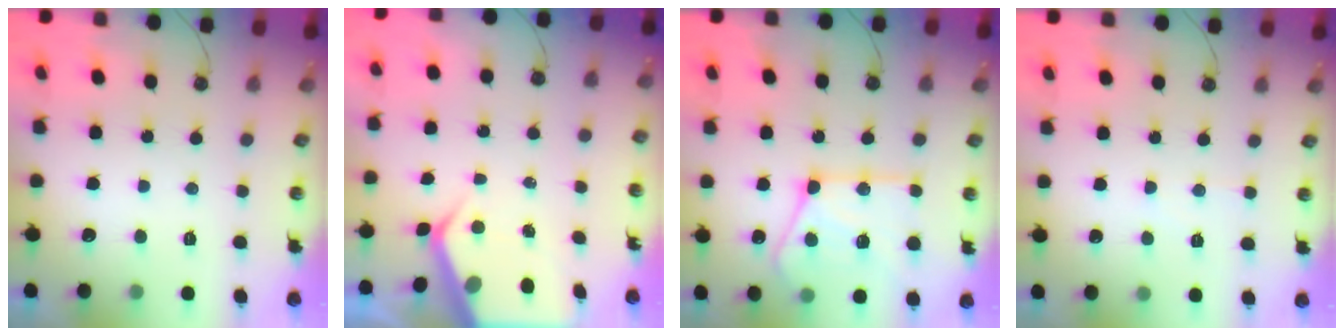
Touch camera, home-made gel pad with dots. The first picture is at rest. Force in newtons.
{"total": 5.8, "press": 5.8, "slide": 0.3}
{"total": 19.5, "press": 19.4, "slide": 1.7}
{"total": 4.8, "press": 4.7, "slide": 0.5}